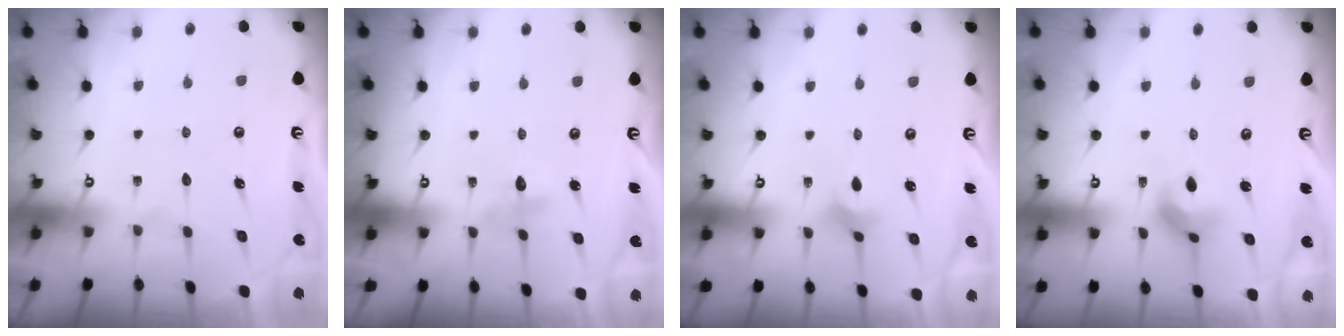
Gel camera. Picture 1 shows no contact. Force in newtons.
{"total": 3.8, "press": 3.7, "slide": 0.6}
{"total": 3.5, "press": 3.4, "slide": 0.8}
{"total": 6.7, "press": 6.7, "slide": 0.3}